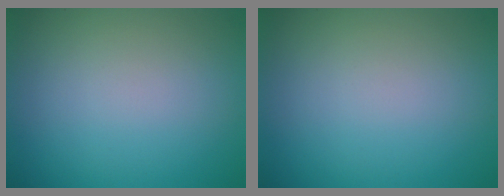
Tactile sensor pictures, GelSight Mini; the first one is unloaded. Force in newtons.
{"total": 0.0}